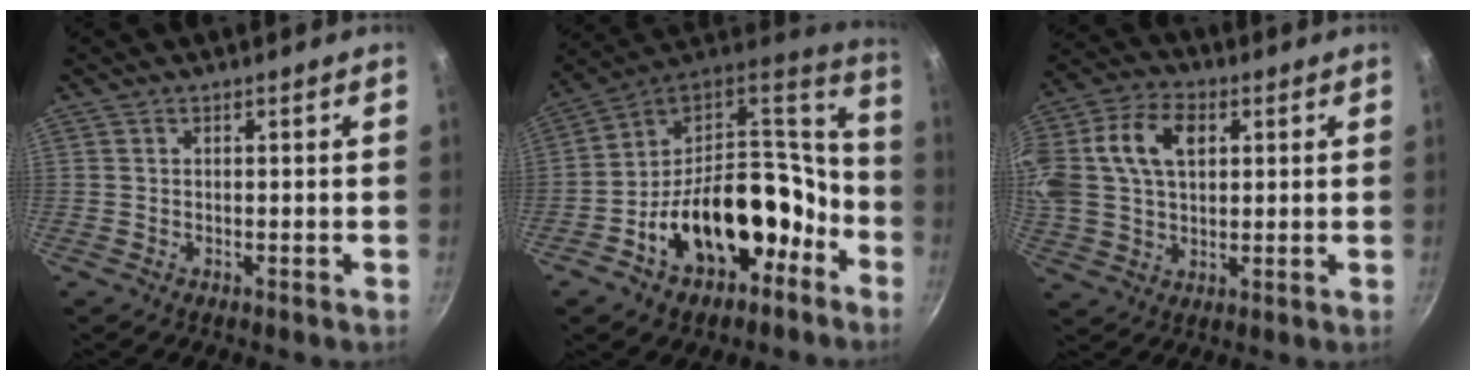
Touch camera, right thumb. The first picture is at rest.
{"total": 23.8, "force": [-9.2, 15.6, 15.4], "torque": [-0.196, 0.092, -0.138]}
{"total": 20.8, "force": [5.4, 14.4, 14.0], "torque": [-0.316, 0.033, 0.091]}